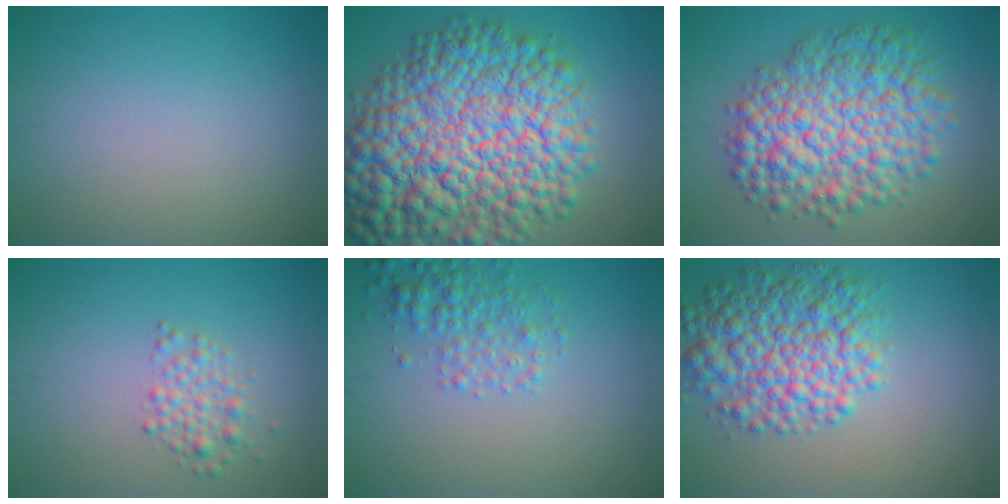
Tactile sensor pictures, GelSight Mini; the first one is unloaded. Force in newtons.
{"total": 16.7, "press": 16.7, "slide": 0.5}
{"total": 9.9, "press": 9.9, "slide": 0.2}
{"total": 2.1, "press": 2.1, "slide": 0.0}
{"total": 3.1, "press": 3.1, "slide": 0.1}
{"total": 7.3, "press": 7.3, "slide": 0.1}